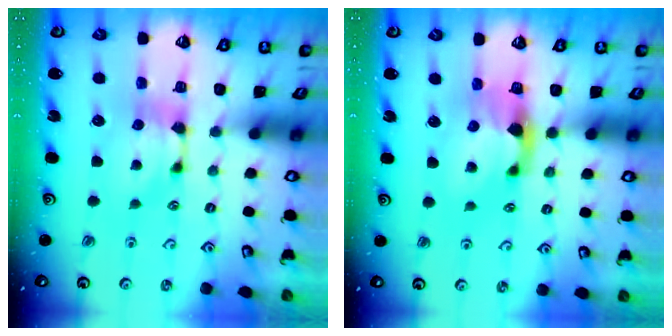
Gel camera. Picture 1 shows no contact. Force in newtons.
{"total": 3.0, "press": 2.6, "slide": 1.4}